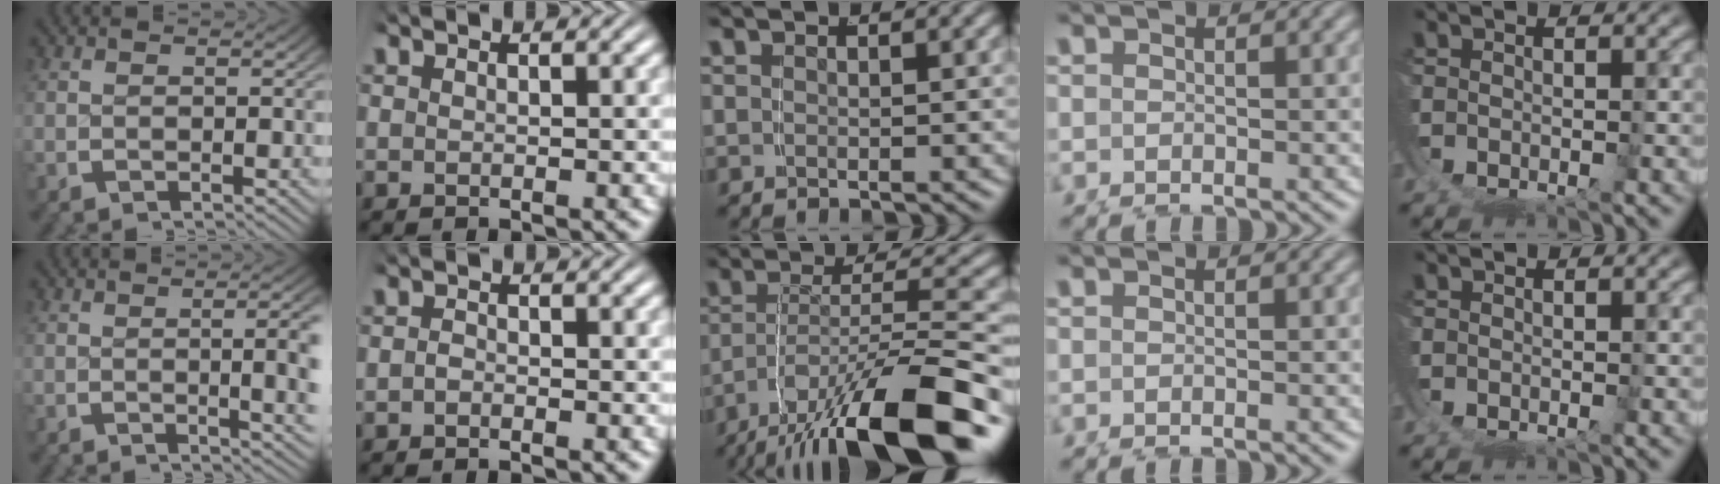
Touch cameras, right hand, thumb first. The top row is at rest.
{"thumb": {"total": 5.9, "force": [0.2, 2.0, 5.5], "torque": [-0.058, 0.006, 0.000]}, "index": {"total": 0.8, "force": [-0.7, 0.3, 0.2], "torque": [-0.009, -0.009, -0.011]}, "middle": {"total": 9.3, "force": [-5.5, 1.9, 7.3], "torque": [-0.109, -0.005, -0.079]}}